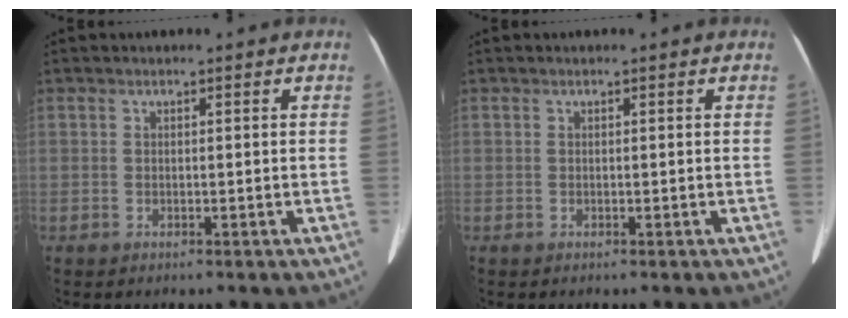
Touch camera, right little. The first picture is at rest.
{"total": 0.0}